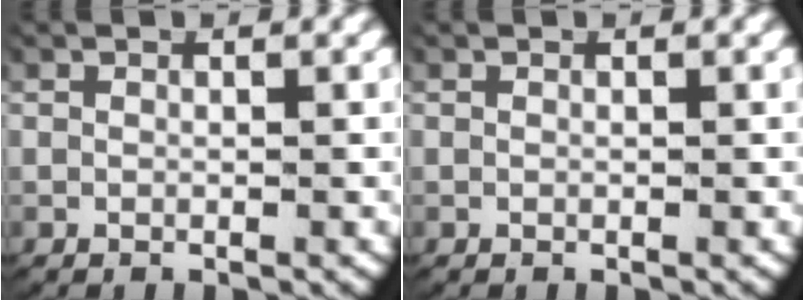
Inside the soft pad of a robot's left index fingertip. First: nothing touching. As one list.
[{"total": 0.0}]